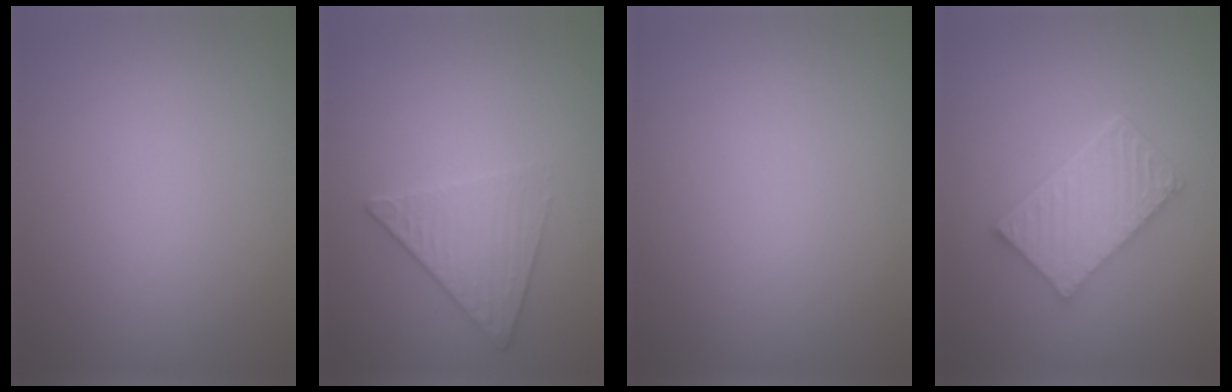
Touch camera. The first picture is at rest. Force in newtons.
{"total": 3.3, "press": 2.9, "slide": 1.6}
{"total": 0.0}
{"total": 5.5, "press": 4.3, "slide": 3.4}